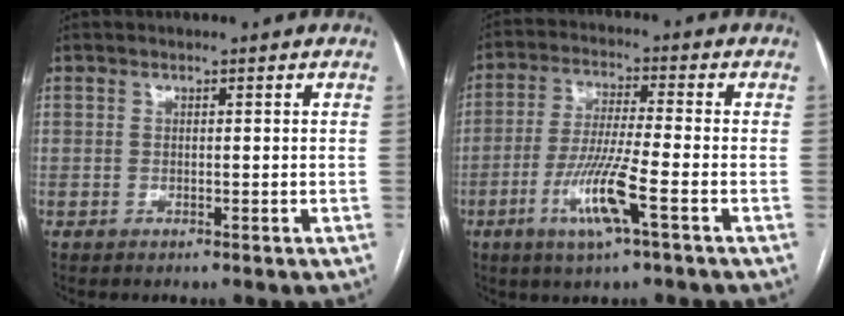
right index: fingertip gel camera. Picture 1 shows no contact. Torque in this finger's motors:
{"motor_torque": [1.63, -0.51, 0.91, 0.21]}